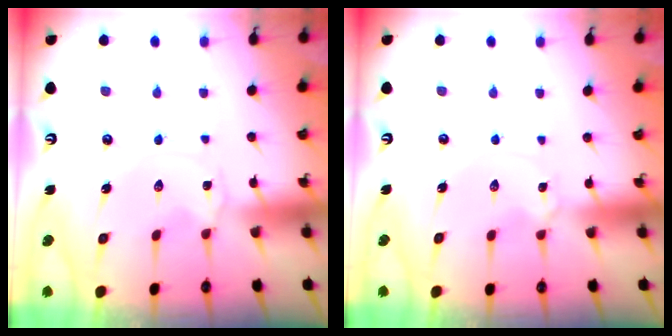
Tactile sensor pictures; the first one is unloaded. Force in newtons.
{"total": 1.4, "press": 1.4, "slide": 0.1}